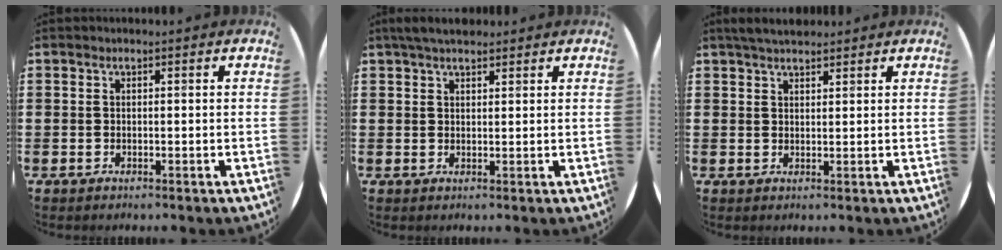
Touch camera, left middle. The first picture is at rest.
{"total": 2.9, "force": [2.6, 0.9, 1.2], "torque": [-0.027, 0.004, 0.047]}
{"total": 2.9, "force": [2.7, 0.7, 0.8], "torque": [-0.021, 0.000, 0.050]}